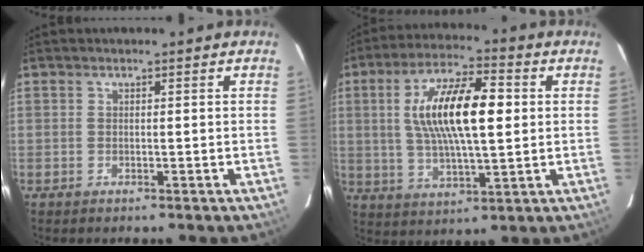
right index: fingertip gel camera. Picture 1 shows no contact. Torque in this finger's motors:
{"motor_torque": [1.16, -0.36, 1.05, 0.21]}